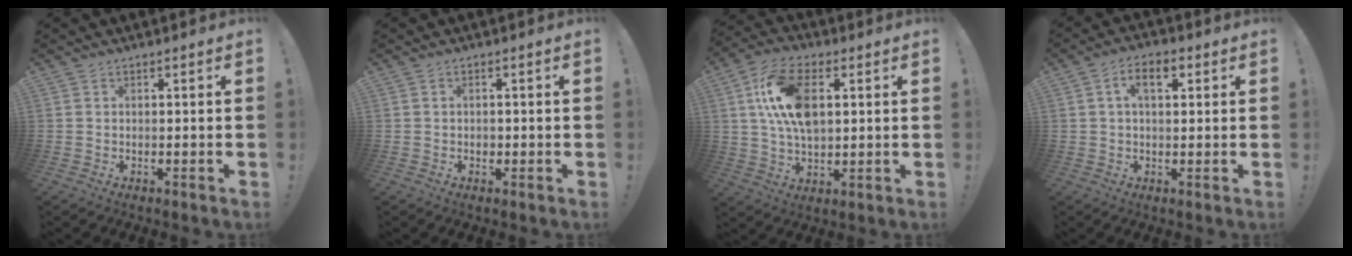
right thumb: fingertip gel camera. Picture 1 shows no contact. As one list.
[{"total": 1.1, "force": [-0.5, 0.9, 0.3], "torque": [-0.009, 0.004, -0.009]}, {"total": 15.5, "force": [3.5, 9.0, 12.2], "torque": [-0.231, 0.006, 0.063]}, {"total": 6.2, "force": [1.8, 3.2, 5.0], "torque": [-0.077, 0.006, 0.026]}]